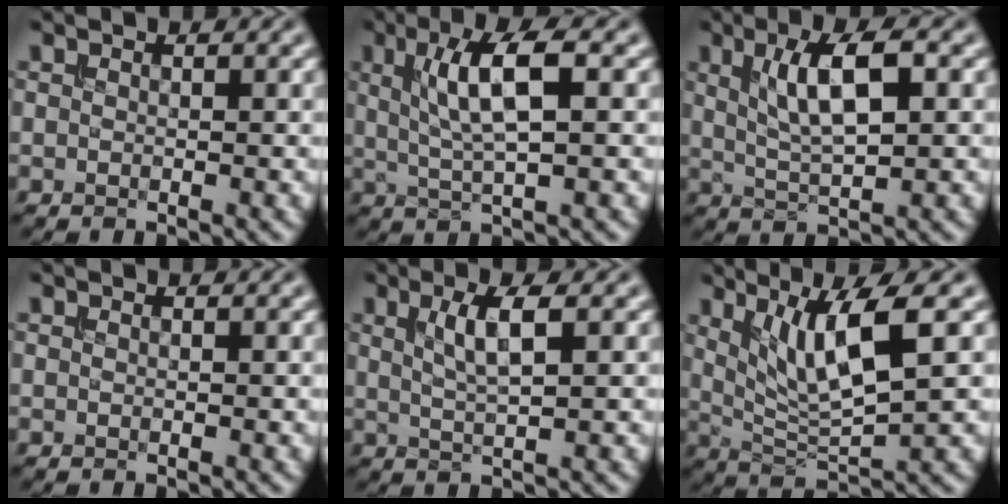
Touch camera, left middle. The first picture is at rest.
{"total": 5.9, "force": [1.3, 1.5, 5.5], "torque": [-0.100, 0.008, 0.024]}
{"total": 5.9, "force": [1.5, 1.8, 5.4], "torque": [-0.096, 0.005, 0.028]}
{"total": 0.0}
{"total": 3.4, "force": [1.0, 0.8, 3.1], "torque": [-0.058, 0.001, 0.019]}
{"total": 6.4, "force": [2.1, 1.4, 5.9], "torque": [-0.105, -0.009, 0.045]}